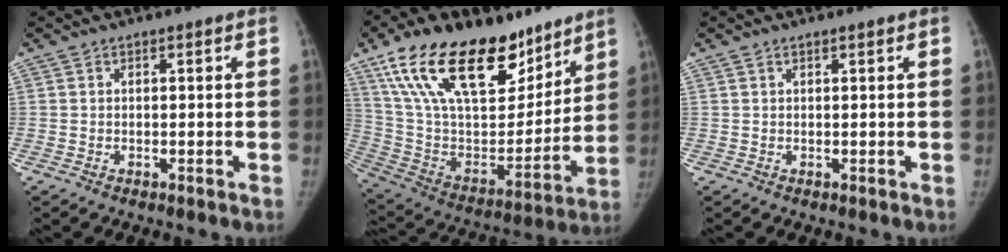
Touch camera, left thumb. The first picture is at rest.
{"total": 30.3, "force": [19.0, 14.8, 18.3], "torque": [-0.284, -0.037, 0.328]}
{"total": 0.5, "force": [0.4, 0.0, 0.3], "torque": [-0.008, -0.001, 0.009]}